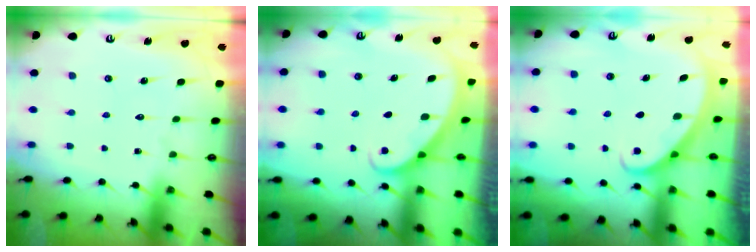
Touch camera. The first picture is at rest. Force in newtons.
{"total": 1.9, "press": 1.9, "slide": 0.1}
{"total": 2.6, "press": 2.6, "slide": 0.1}